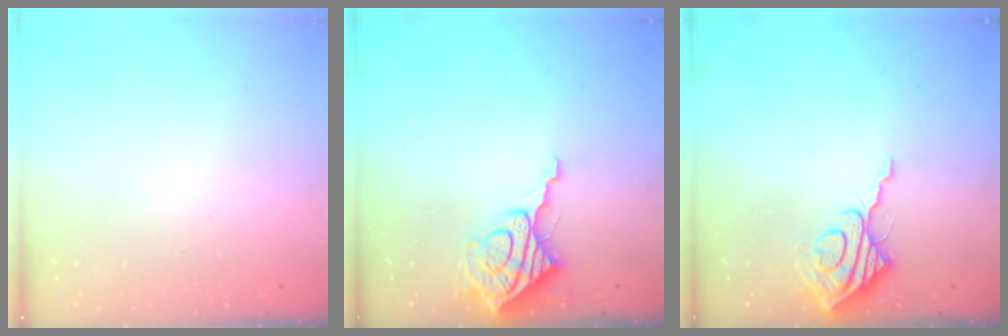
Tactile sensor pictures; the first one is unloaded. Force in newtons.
{"total": 10.5, "press": 10.4, "slide": 1.2}
{"total": 9.3, "press": 9.3, "slide": 0.9}